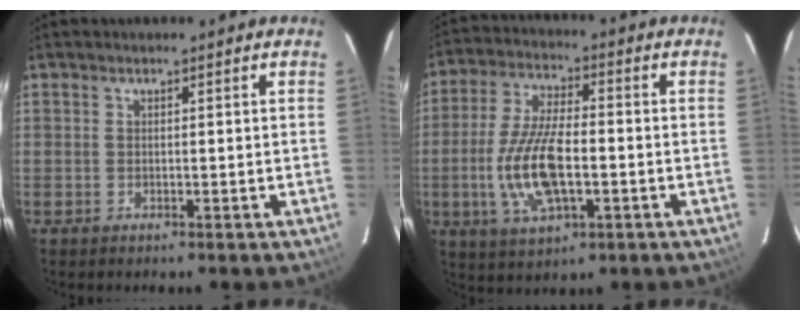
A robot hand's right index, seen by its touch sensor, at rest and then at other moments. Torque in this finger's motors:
{"motor_torque": [1.35, -0.79, 0.91, 0.12]}